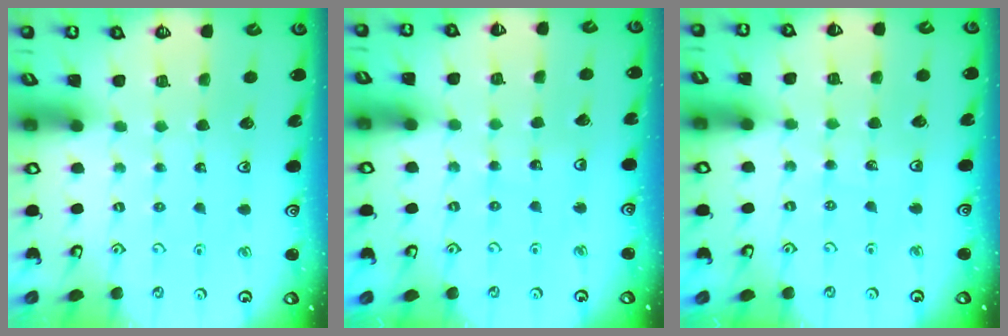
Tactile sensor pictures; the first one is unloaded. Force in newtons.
{"total": 3.6, "press": 3.6, "slide": 0.4}
{"total": 2.9, "press": 2.1, "slide": 2.1}